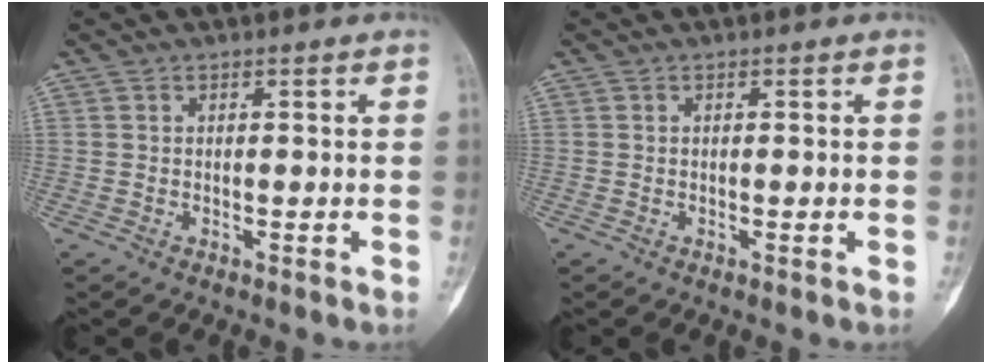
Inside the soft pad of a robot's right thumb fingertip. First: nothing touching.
{"total": 0.0}